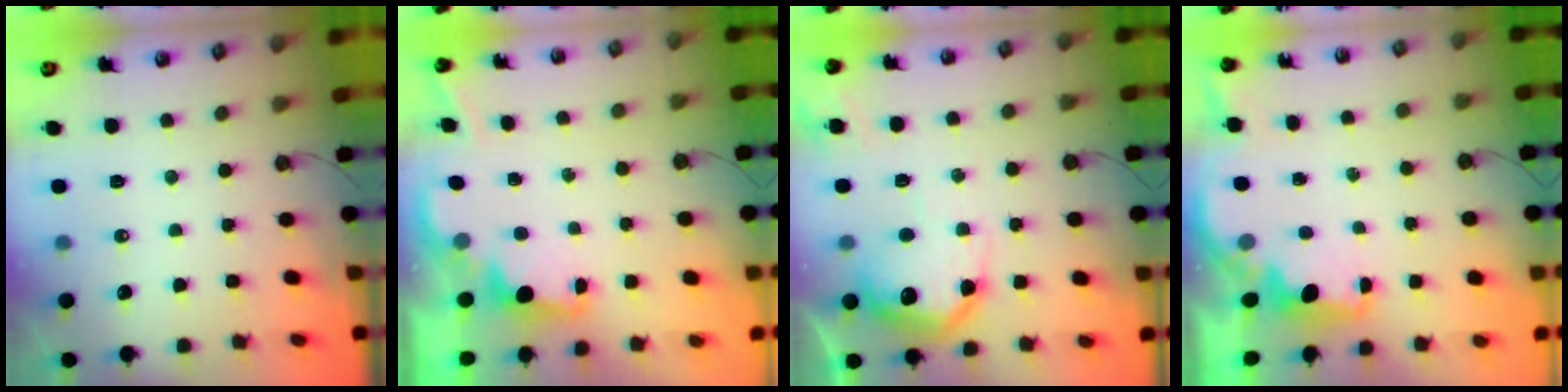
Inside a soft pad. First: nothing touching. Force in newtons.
{"total": 2.9, "press": 2.9, "slide": 0.6}
{"total": 21.0, "press": 20.9, "slide": 1.3}
{"total": 2.2, "press": 2.1, "slide": 0.8}